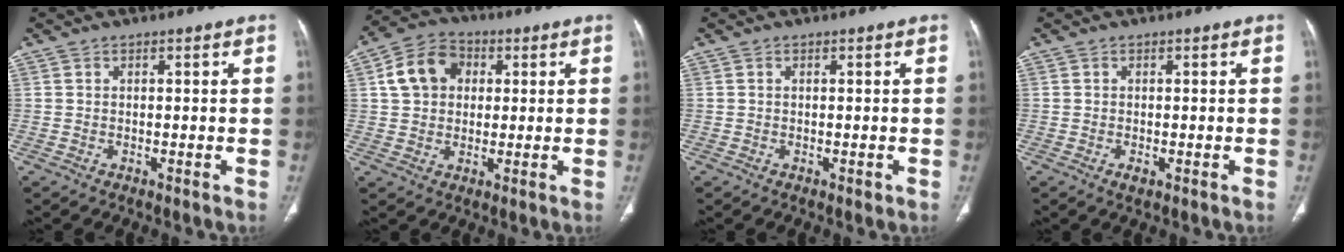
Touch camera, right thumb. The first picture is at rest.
{"total": 9.7, "force": [2.2, 7.7, 5.5], "torque": [-0.083, 0.012, 0.031]}
{"total": 0.5, "force": [-0.2, 0.3, 0.4], "torque": [-0.005, -0.001, -0.002]}
{"total": 1.1, "force": [-0.5, 0.6, 0.9], "torque": [-0.016, -0.003, -0.008]}